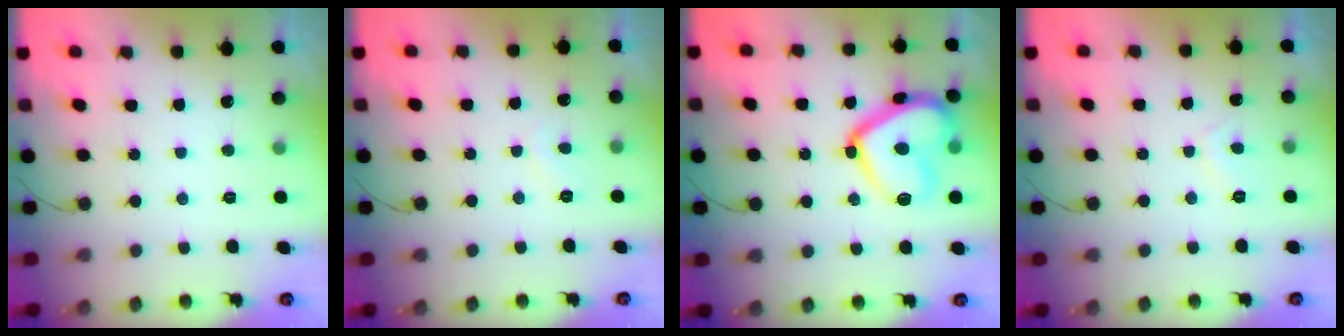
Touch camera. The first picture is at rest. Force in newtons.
{"total": 1.9, "press": 1.8, "slide": 0.5}
{"total": 18.2, "press": 18.2, "slide": 1.3}
{"total": 3.2, "press": 3.1, "slide": 0.7}